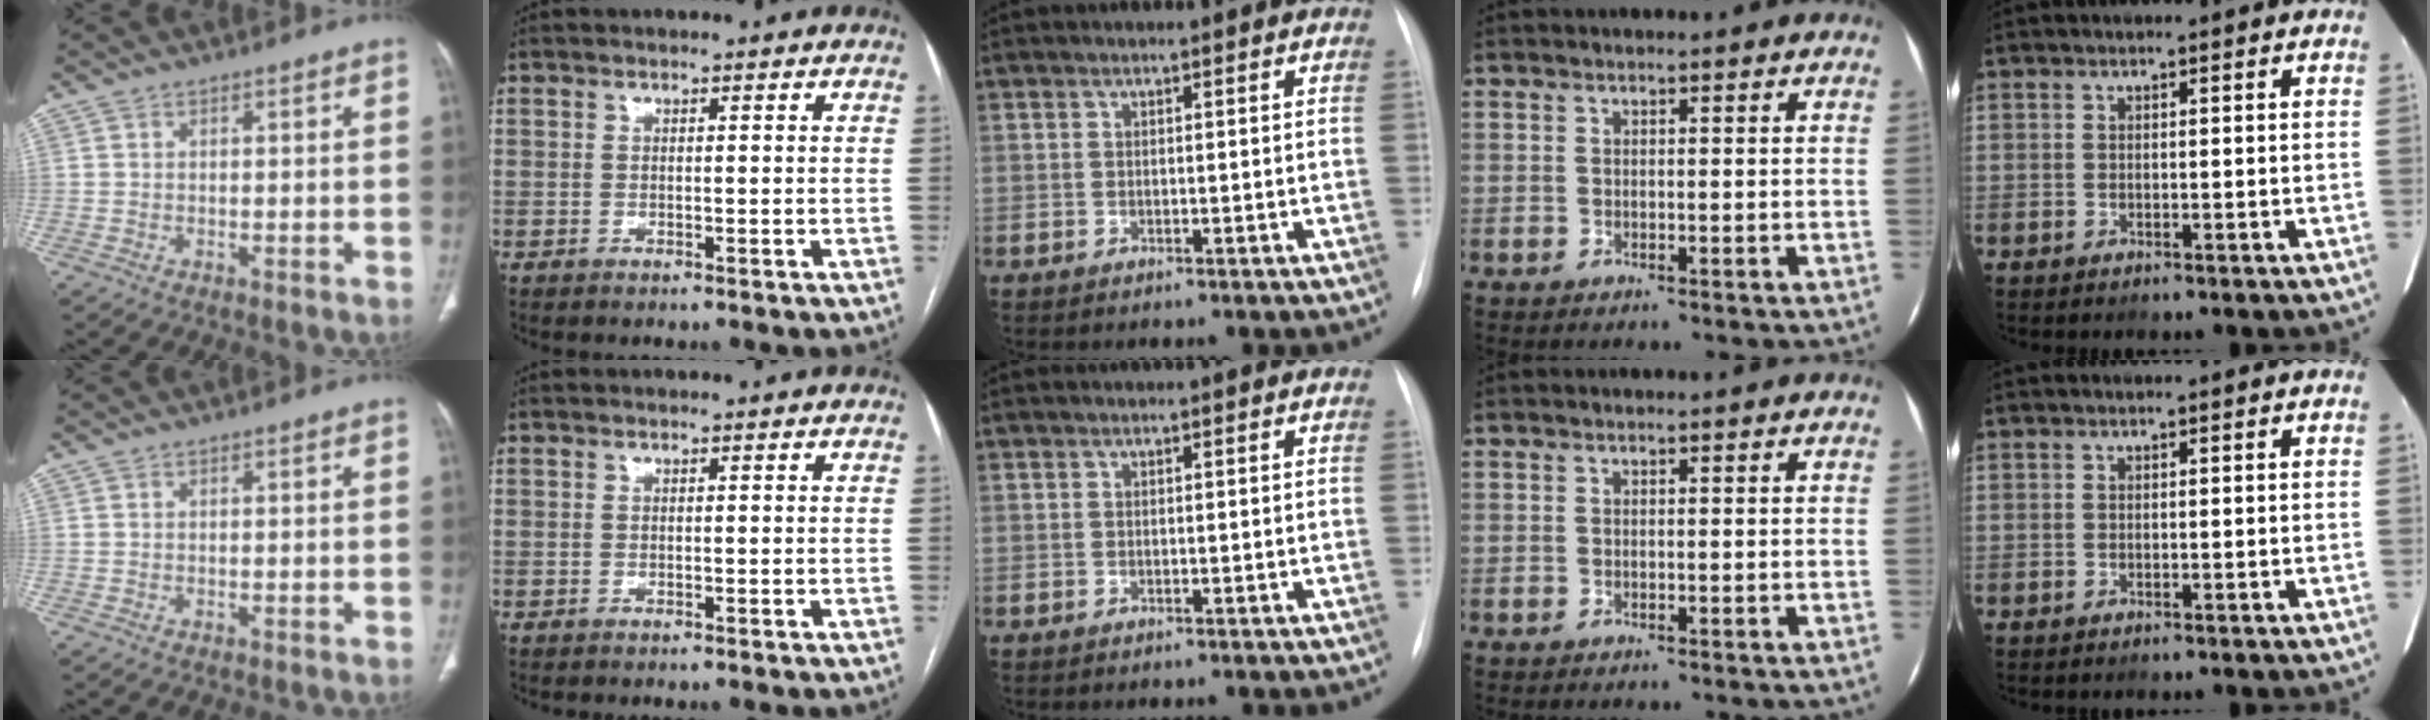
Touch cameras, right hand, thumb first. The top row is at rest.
{}